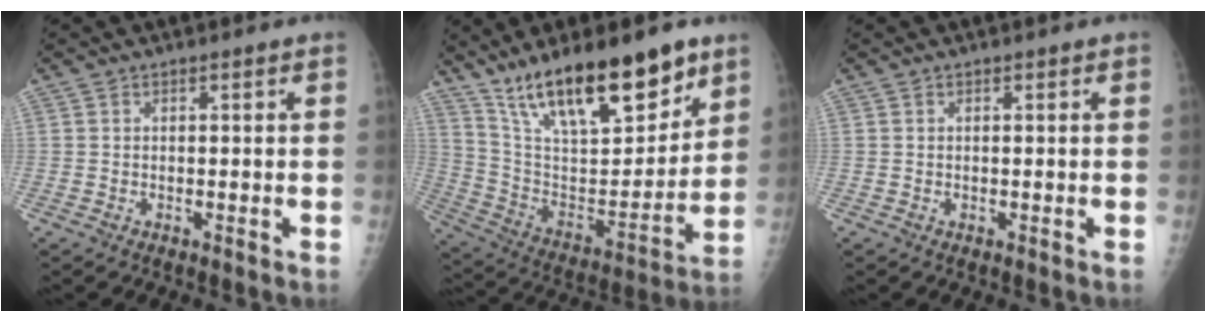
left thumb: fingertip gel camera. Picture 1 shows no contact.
{"total": 24.4, "force": [16.4, 8.2, 16.1], "torque": [-0.229, -0.057, 0.292]}
{"total": 0.0}